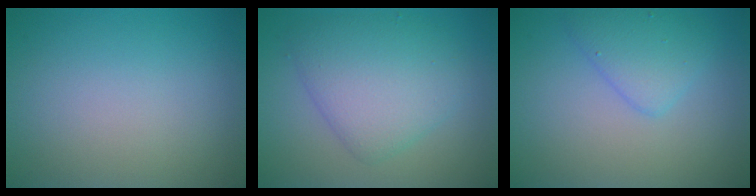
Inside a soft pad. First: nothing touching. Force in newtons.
{"total": 5.4, "press": 5.4, "slide": 0.1}
{"total": 2.9, "press": 2.9, "slide": 0.1}